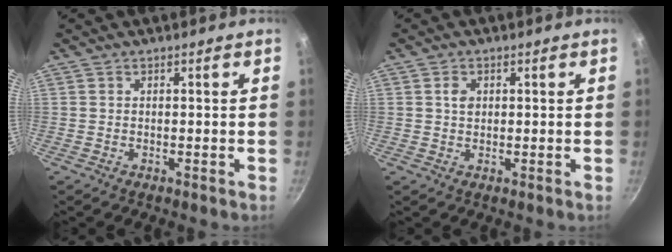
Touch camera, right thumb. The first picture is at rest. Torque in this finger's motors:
{"motor_torque": [0.38, 0.92, 0.40, -0.09, -0.02]}